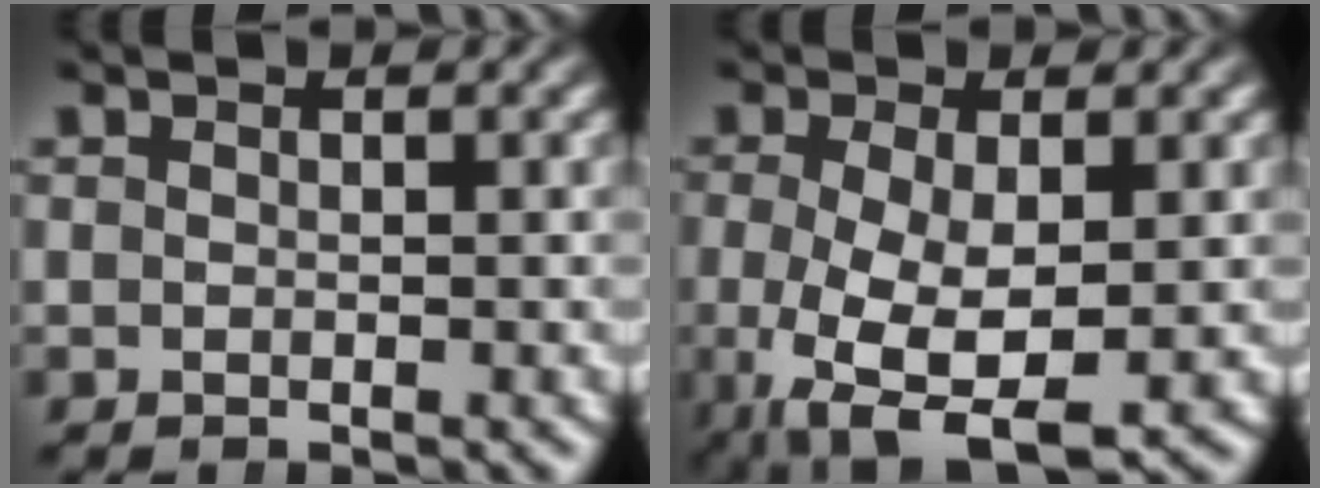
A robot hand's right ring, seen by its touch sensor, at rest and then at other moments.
{"total": 8.8, "force": [-3.4, 5.0, 6.4], "torque": [-0.155, -0.060, -0.027]}